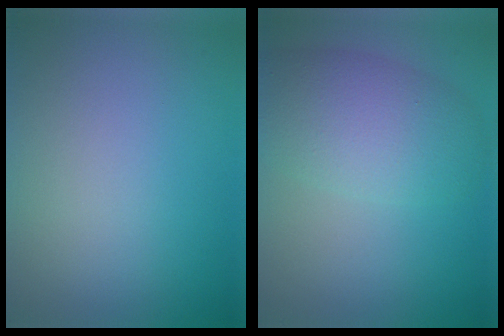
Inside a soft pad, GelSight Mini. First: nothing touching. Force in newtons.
{"total": 5.8, "press": 5.8, "slide": 0.2}